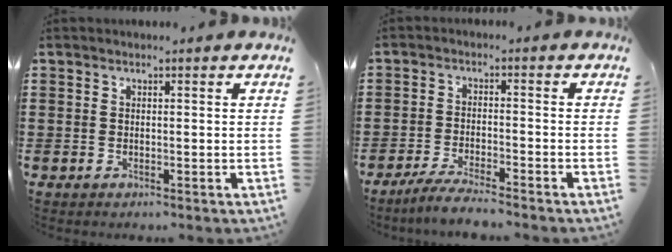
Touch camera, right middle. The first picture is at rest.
{"total": 3.8, "force": [-3.5, -0.1, 1.5], "torque": [-0.034, -0.004, -0.069]}